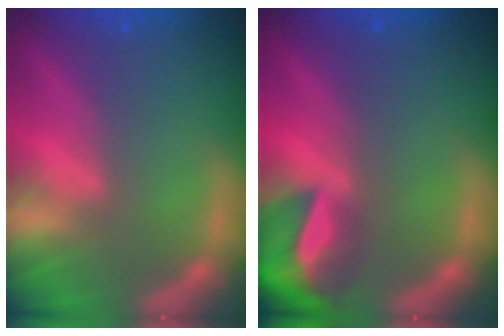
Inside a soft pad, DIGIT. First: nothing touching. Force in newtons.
{"total": 7.4}